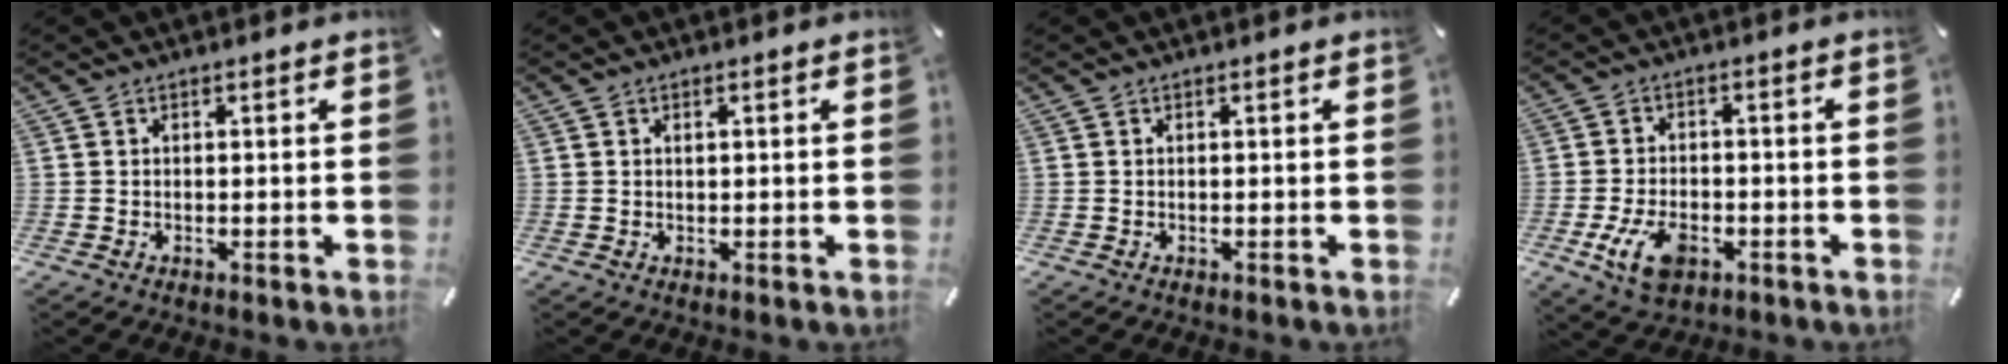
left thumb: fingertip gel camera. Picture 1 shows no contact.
{"total": 0.7, "force": [0.3, 0.4, 0.5], "torque": [-0.002, -0.002, 0.003]}
{"total": 0.0}
{"total": 8.7, "force": [-3.5, 5.3, 6.0], "torque": [-0.128, 0.002, -0.065]}